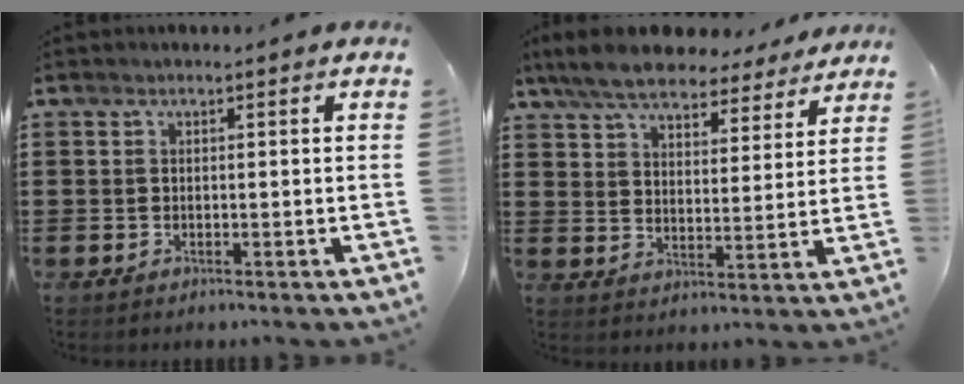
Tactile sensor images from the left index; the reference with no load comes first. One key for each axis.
{"total": 7.8, "fx": 7.2, "fy": 1.6, "fz": 2.6, "tx": -0.081, "ty": -0.025, "tz": 0.131}